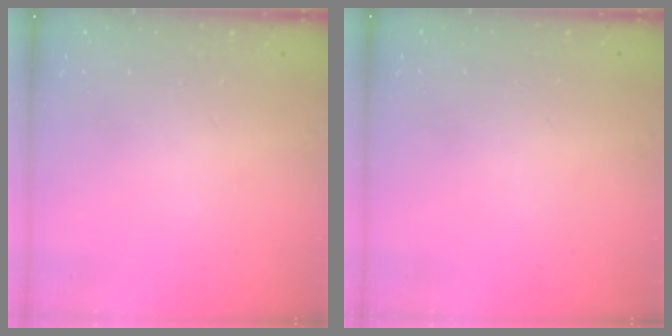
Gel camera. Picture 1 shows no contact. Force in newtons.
{"total": 0.0}